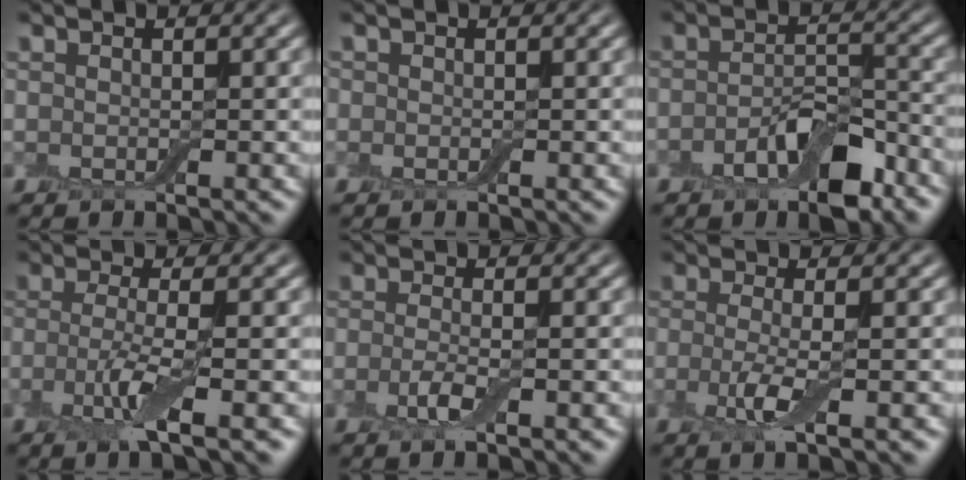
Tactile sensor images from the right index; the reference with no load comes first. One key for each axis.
{"total": 0.6, "fx": 0.1, "fy": 0.5, "fz": 0.3, "tx": -0.001, "ty": 0.000, "tz": -0.001}
{"total": 5.9, "fx": -3.0, "fy": 2.5, "fz": 4.4, "tx": -0.072, "ty": 0.006, "tz": -0.051}
{"total": 4.1, "fx": -1.3, "fy": 0.8, "fz": 3.9, "tx": -0.078, "ty": -0.006, "tz": -0.029}
{"total": 2.7, "fx": -1.0, "fy": 0.6, "fz": 2.4, "tx": -0.051, "ty": -0.003, "tz": -0.024}
{"total": 3.5, "fx": -0.8, "fy": 0.8, "fz": 3.3, "tx": -0.071, "ty": -0.012, "tz": -0.018}